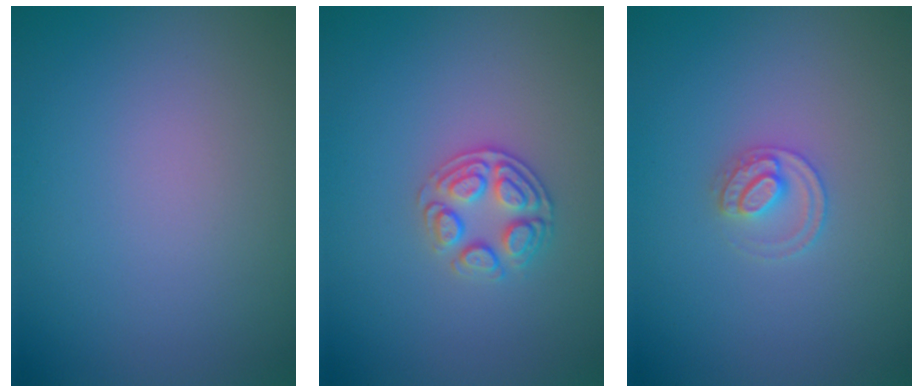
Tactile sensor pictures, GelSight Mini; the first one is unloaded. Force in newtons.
{"total": 2.6, "press": 2.5, "slide": 0.9}
{"total": 2.1, "press": 2.1, "slide": 0.2}